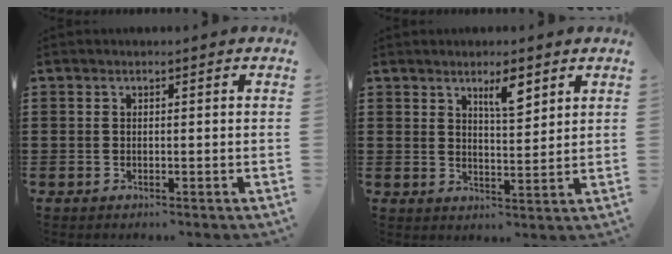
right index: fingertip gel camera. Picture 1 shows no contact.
{"total": 4.3, "force": [2.8, 1.2, 2.9], "torque": [-0.048, -0.001, 0.046]}